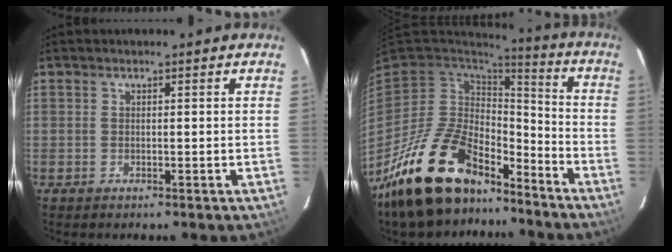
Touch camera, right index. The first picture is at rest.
{"total": 22.5, "force": [-16.2, 10.3, 11.7], "torque": [-0.239, -0.006, -0.268]}